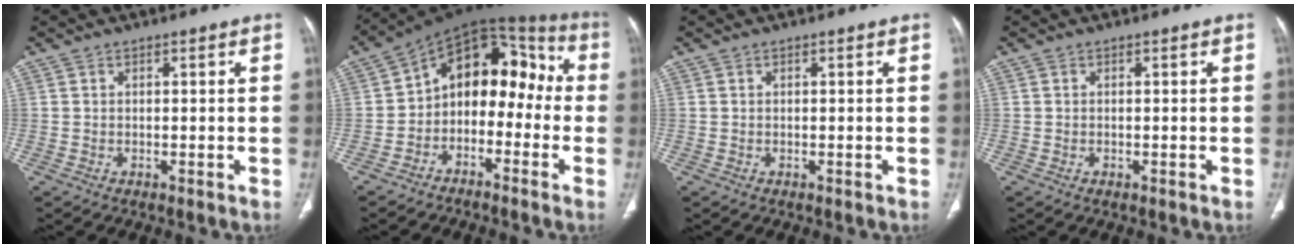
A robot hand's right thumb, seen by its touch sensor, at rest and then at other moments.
{"total": 14.8, "force": [-2.7, 10.2, 10.4], "torque": [-0.105, 0.085, -0.055]}
{"total": 0.0}
{"total": 0.0}